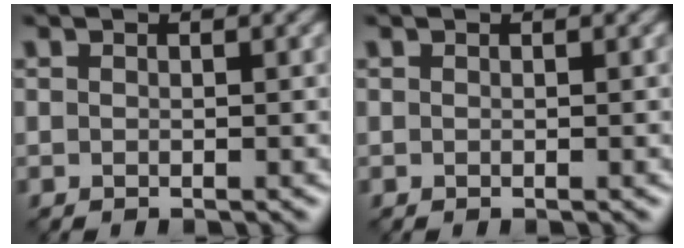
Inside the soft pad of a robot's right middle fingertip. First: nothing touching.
{"total": 0.0}